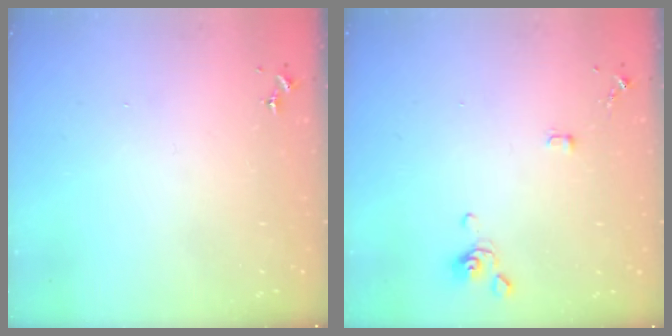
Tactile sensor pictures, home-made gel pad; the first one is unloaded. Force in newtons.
{"total": 3.3, "press": 3.2, "slide": 0.7}